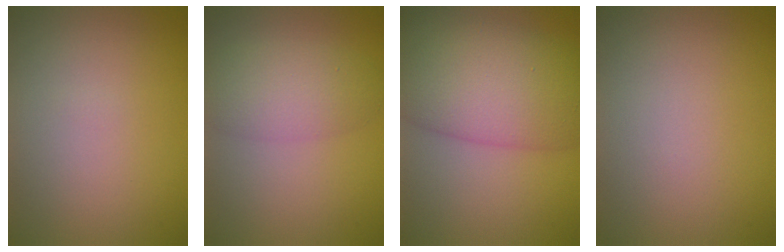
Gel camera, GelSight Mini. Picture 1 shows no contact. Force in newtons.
{"total": 4.2, "press": 4.2, "slide": 0.2}
{"total": 10.3, "press": 10.3, "slide": 0.5}
{"total": 0.0}